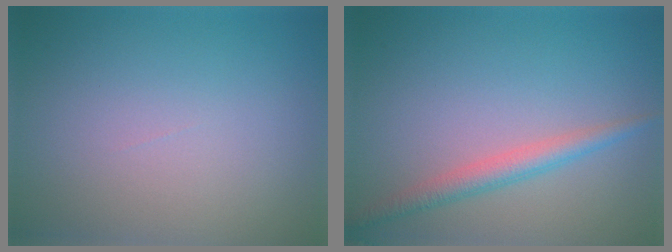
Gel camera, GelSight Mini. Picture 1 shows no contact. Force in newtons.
{"total": 2.5, "press": 2.5, "slide": 0.0}